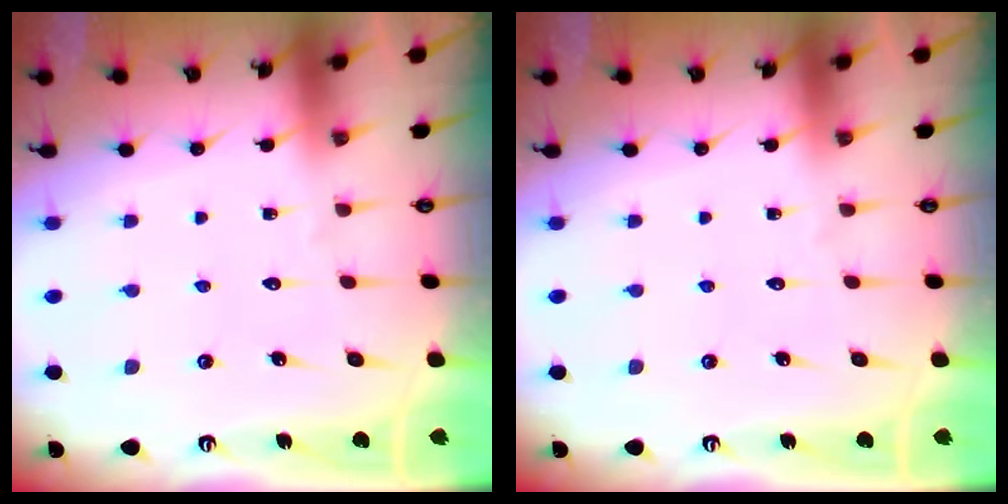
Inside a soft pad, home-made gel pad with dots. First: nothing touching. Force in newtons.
{"total": 0.0}